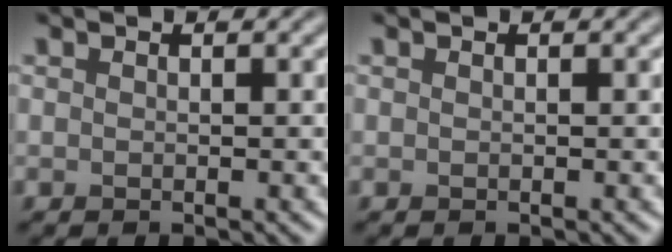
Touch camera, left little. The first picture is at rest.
{"total": 0.0}